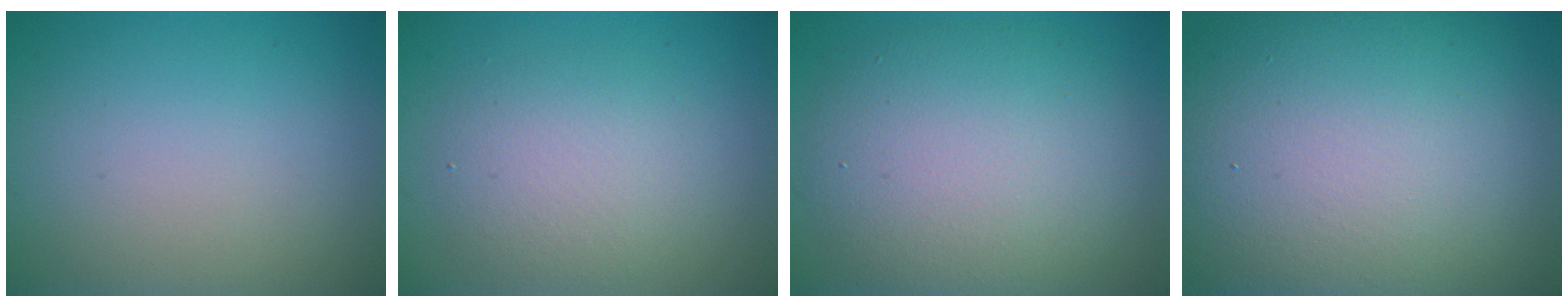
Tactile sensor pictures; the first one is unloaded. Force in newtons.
{"total": 3.5, "press": 3.5, "slide": 0.2}
{"total": 8.8, "press": 8.8, "slide": 0.7}
{"total": 17.8, "press": 17.8, "slide": 0.6}